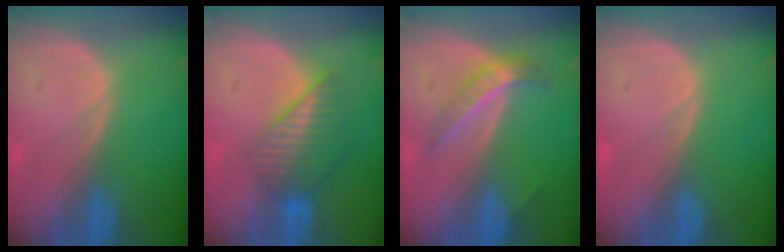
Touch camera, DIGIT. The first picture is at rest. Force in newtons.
{"total": 6.8, "press": 6.0, "slide": 3.2}
{"total": 4.2, "press": 4.0, "slide": 1.1}
{"total": 0.0}